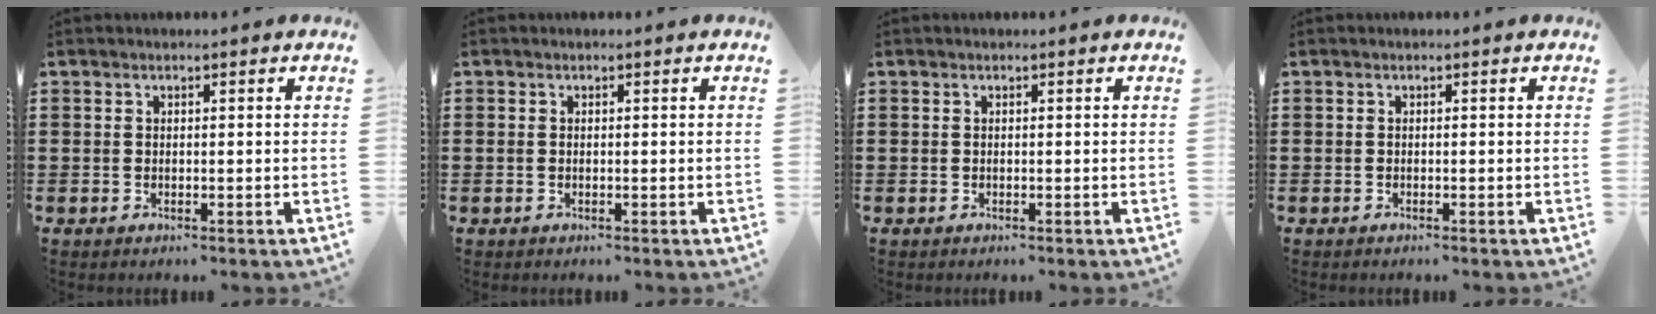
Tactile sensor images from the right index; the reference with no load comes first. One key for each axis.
{"total": 0.0}
{"total": 0.0}
{"total": 0.0}